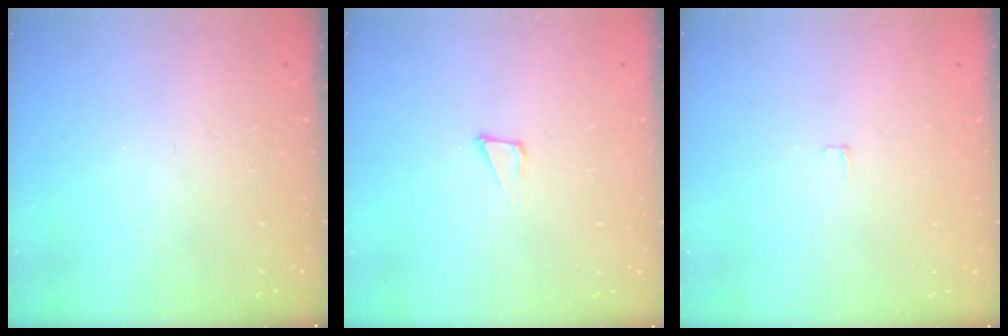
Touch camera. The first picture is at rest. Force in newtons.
{"total": 5.0, "press": 4.9, "slide": 0.8}
{"total": 2.4, "press": 2.4, "slide": 0.2}